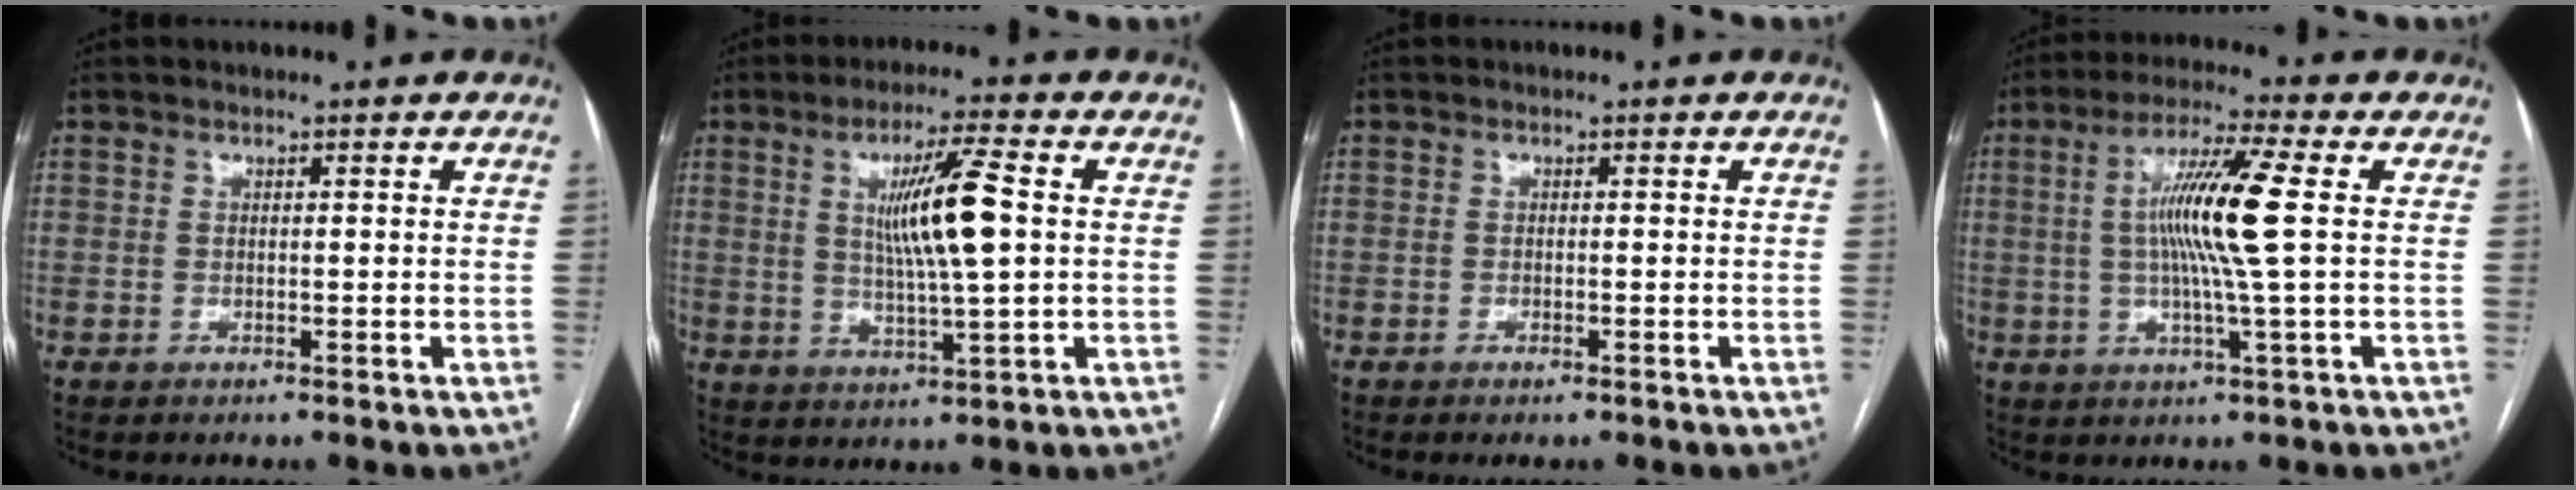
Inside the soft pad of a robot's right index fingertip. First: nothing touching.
{"total": 10.0, "force": [1.8, 0.3, 9.8], "torque": [-0.175, -0.002, 0.033]}
{"total": 0.7, "force": [-0.4, 0.1, 0.6], "torque": [-0.009, -0.002, -0.005]}
{"total": 11.0, "force": [1.1, -0.7, 10.9], "torque": [-0.205, 0.002, 0.017]}